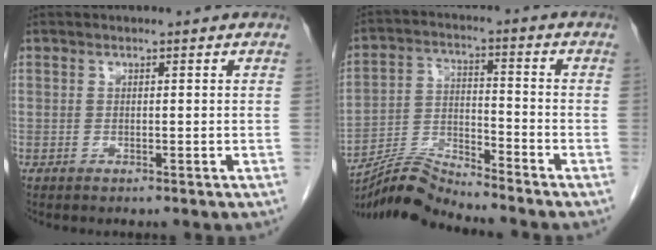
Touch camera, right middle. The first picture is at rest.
{"total": 7.5, "force": [-7.4, -1.1, 0.8], "torque": [-0.024, 0.003, -0.139]}